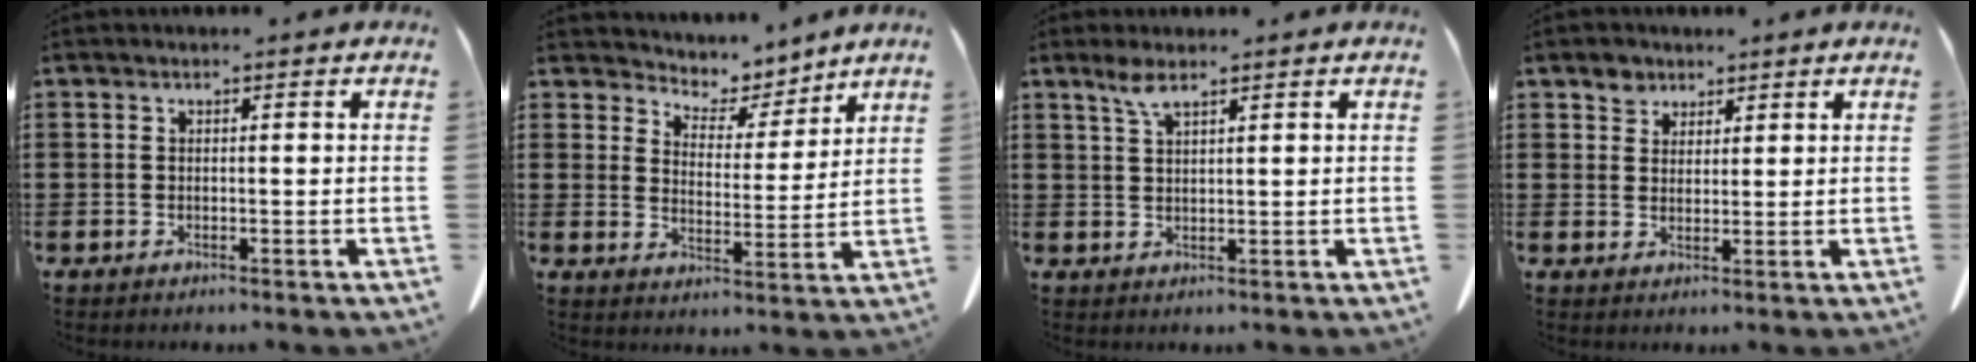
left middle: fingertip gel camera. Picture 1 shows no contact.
{"total": 4.6, "force": [4.4, 1.5, 0.1], "torque": [-0.029, -0.031, 0.072]}
{"total": 2.9, "force": [2.0, 0.6, 2.1], "torque": [-0.046, 0.003, 0.035]}
{"total": 2.9, "force": [2.2, 1.9, 0.3], "torque": [-0.008, 0.003, 0.040]}